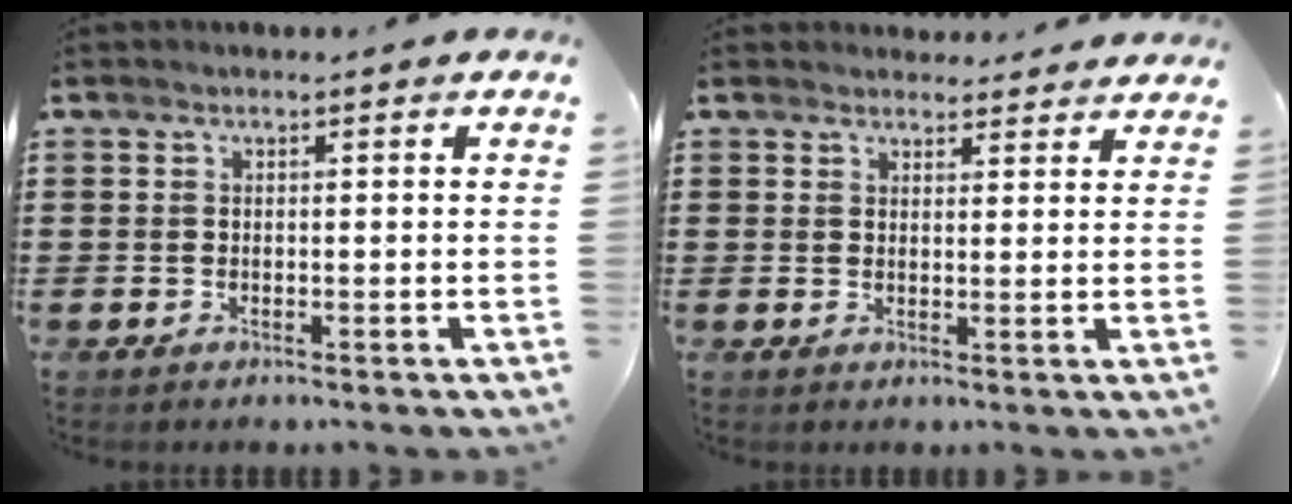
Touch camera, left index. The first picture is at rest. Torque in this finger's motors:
{"motor_torque": [1.19, -0.57, 0.16, 0.00]}